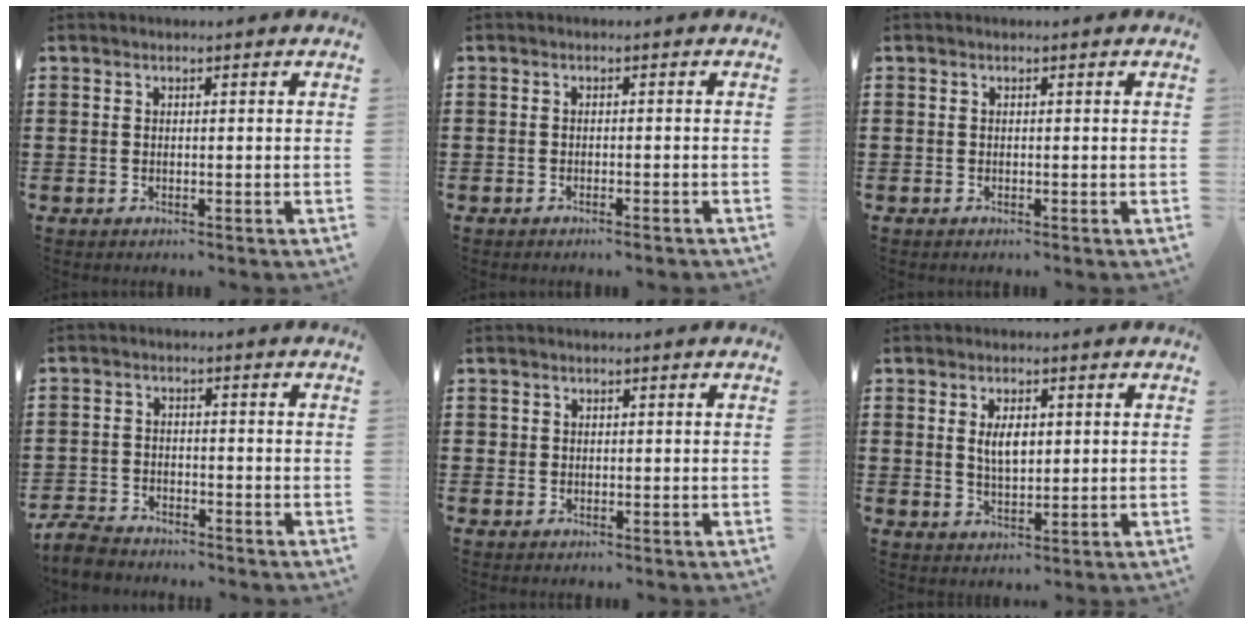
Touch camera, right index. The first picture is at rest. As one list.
[{"total": 0.8, "force": [-0.7, -0.2, 0.4], "torque": [-0.010, -0.005, -0.013]}, {"total": 0.0}, {"total": 3.8, "force": [-3.6, 0.6, 0.7], "torque": [-0.030, -0.003, -0.078]}, {"total": 0.6, "force": [0.3, 0.5, 0.1], "torque": [-0.003, 0.003, 0.006]}, {"total": 4.0, "force": [0.9, 1.7, 3.5], "torque": [-0.065, 0.000, 0.015]}]